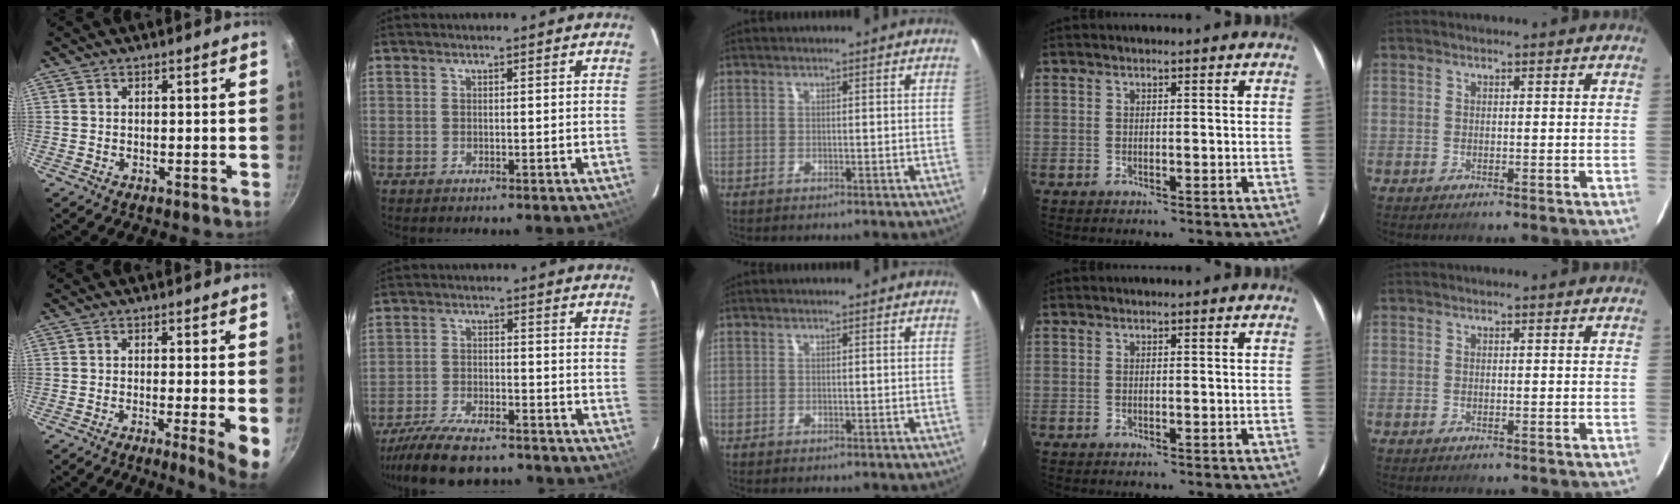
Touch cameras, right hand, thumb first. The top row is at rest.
{"thumb": {"total": 6.2, "force": [-1.4, 0.3, 6.0], "torque": [-0.084, -0.006, -0.021]}, "index": {"total": 14.2, "force": [-12.2, 4.0, 6.1], "torque": [-0.139, -0.013, -0.199]}}